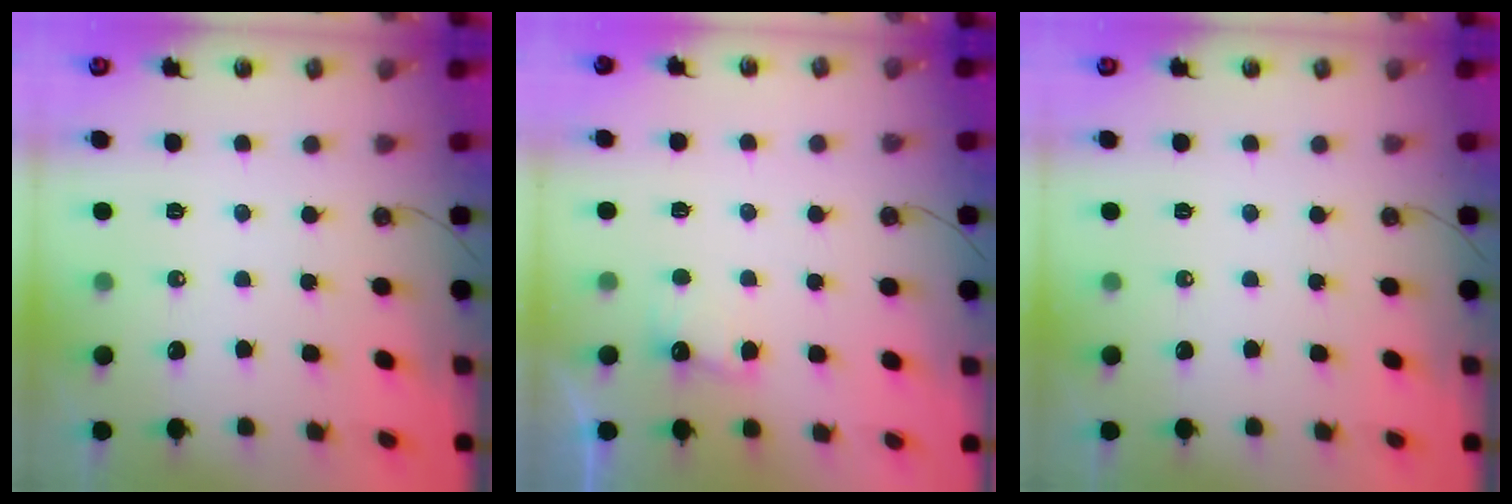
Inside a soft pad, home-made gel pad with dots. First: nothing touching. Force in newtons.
{"total": 3.2, "press": 3.0, "slide": 1.0}
{"total": 0.0}